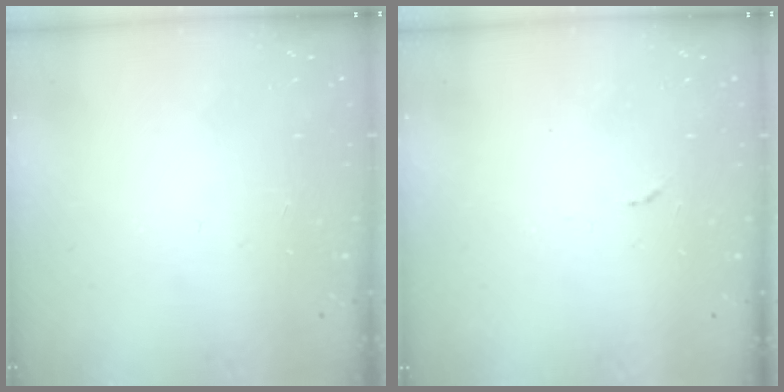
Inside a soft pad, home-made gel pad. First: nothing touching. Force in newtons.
{"total": 4.6, "press": 4.6, "slide": 0.6}